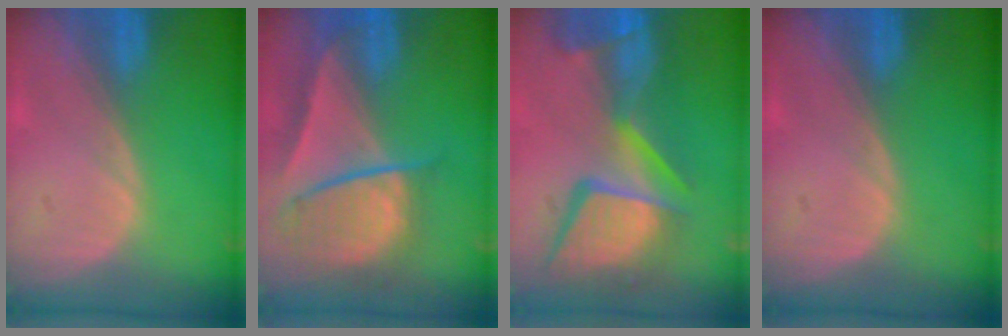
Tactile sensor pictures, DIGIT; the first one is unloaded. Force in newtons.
{"total": 9.3, "press": 8.0, "slide": 4.8}
{"total": 13.8, "press": 11.2, "slide": 8.0}
{"total": 0.0}